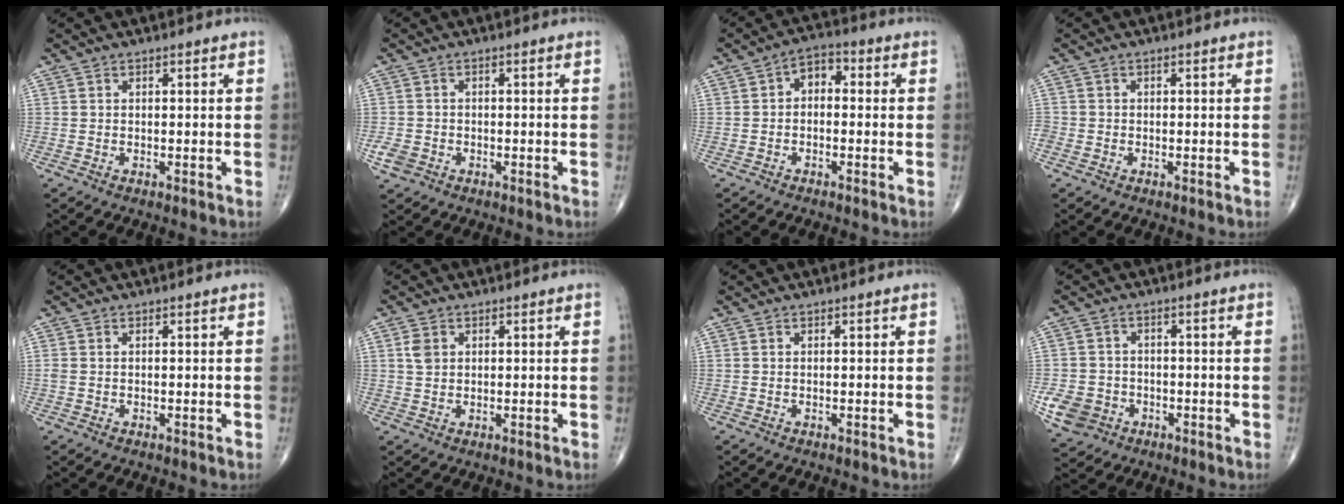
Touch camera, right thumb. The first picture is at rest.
{"total": 3.0, "force": [-1.3, 2.4, 1.3], "torque": [-0.023, 0.007, -0.023]}
{"total": 4.4, "force": [-0.1, 3.0, 3.2], "torque": [-0.027, 0.020, -0.018]}
{"total": 1.7, "force": [-0.7, 1.4, 0.6], "torque": [-0.007, 0.004, -0.018]}
{"total": 0.8, "force": [0.1, 0.6, 0.6], "torque": [-0.022, 0.007, 0.005]}
{"total": 2.6, "force": [0.8, 2.1, 1.4], "torque": [-0.021, 0.000, 0.018]}
{"total": 0.0}
{"total": 6.6, "force": [-2.4, 5.7, 2.2], "torque": [-0.035, 0.012, -0.037]}